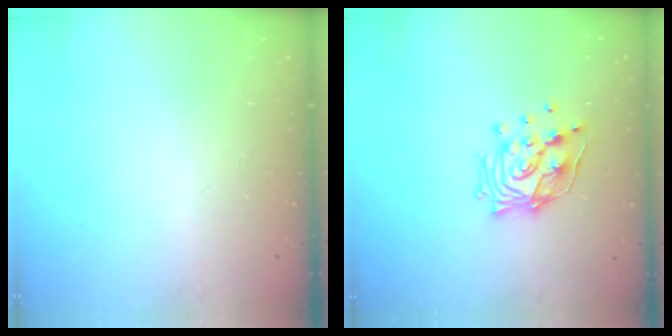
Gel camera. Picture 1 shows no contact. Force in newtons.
{"total": 14.4, "press": 14.3, "slide": 1.7}